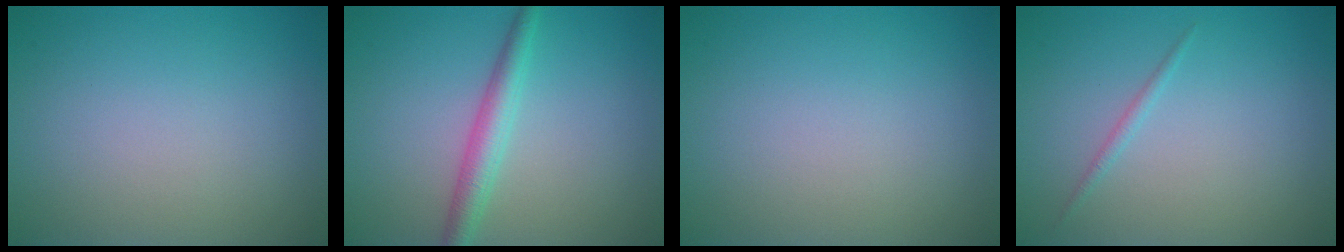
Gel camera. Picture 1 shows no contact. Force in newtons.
{"total": 2.9, "press": 2.9, "slide": 0.1}
{"total": 0.0}
{"total": 0.7, "press": 0.7, "slide": 0.0}